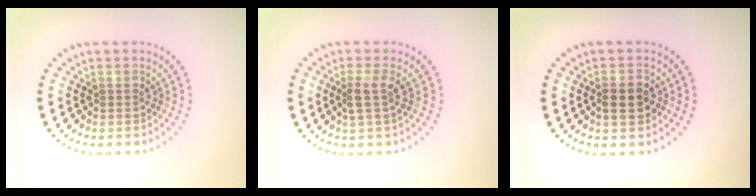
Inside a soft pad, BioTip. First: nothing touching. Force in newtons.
{"total": 2.0, "press": 1.6, "slide": 1.2}
{"total": 2.5, "press": 2.5, "slide": 0.6}